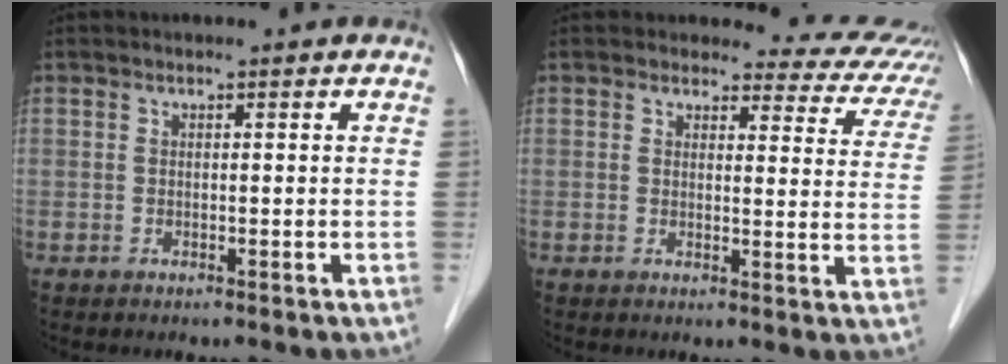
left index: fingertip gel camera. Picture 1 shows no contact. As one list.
[{"total": 10.2, "force": [9.1, 4.1, 1.7], "torque": [0.019, -0.022, 0.065]}]